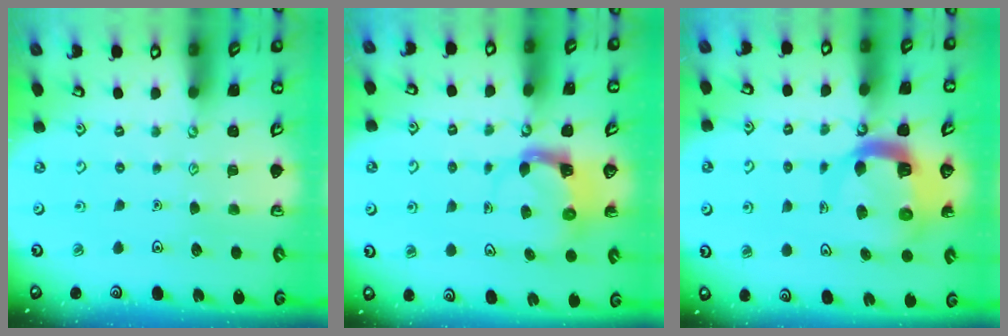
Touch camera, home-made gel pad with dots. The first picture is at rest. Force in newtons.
{"total": 4.0, "press": 3.9, "slide": 0.6}
{"total": 9.6, "press": 9.6, "slide": 1.3}